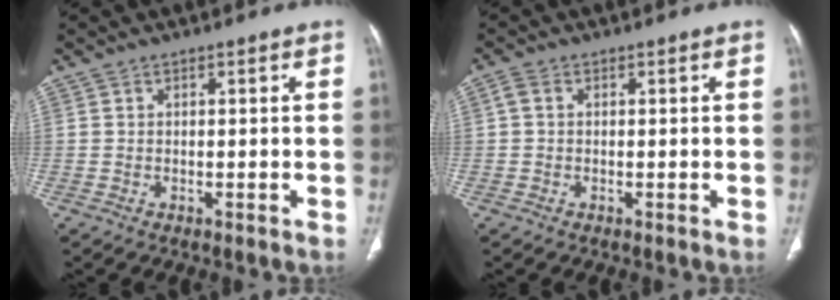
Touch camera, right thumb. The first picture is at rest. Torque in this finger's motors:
{"motor_torque": [0.02, 0.01, 0.09, -0.11, 0.00]}